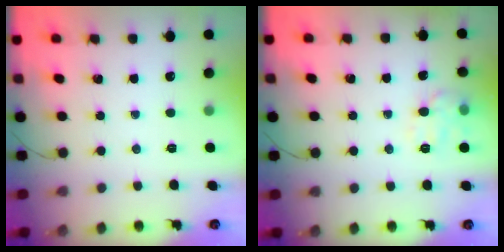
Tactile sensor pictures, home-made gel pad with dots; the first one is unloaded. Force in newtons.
{"total": 9.9, "press": 9.9, "slide": 0.2}